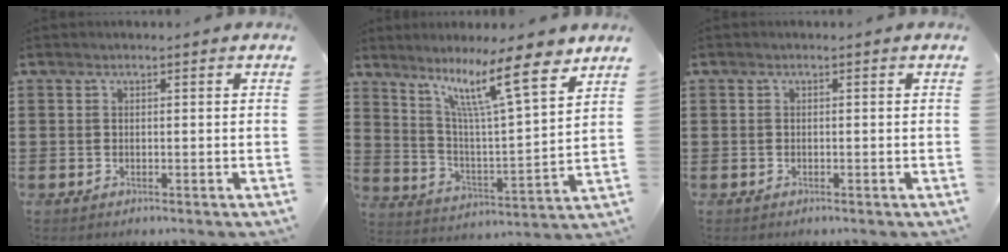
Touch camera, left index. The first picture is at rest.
{"total": 13.2, "force": [9.0, 1.9, 9.4], "torque": [-0.183, -0.038, 0.147]}
{"total": 0.0}